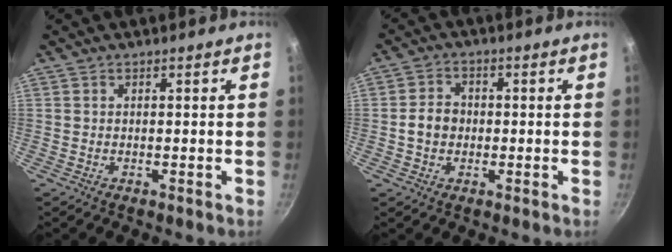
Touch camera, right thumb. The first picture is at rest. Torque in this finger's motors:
{"motor_torque": [0.47, 1.10, 0.66, -0.56, 0.08]}